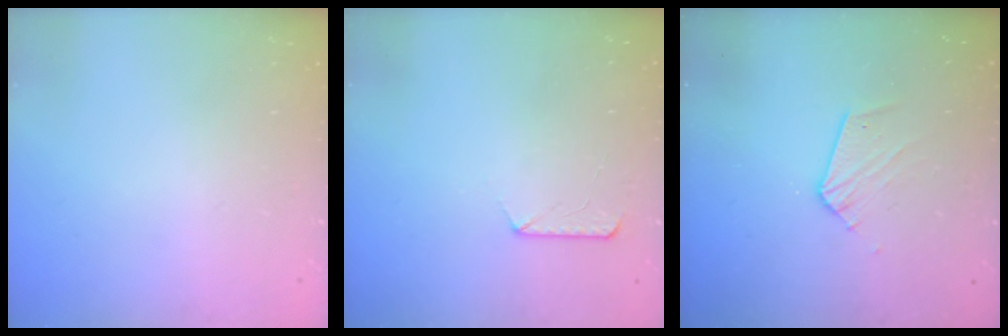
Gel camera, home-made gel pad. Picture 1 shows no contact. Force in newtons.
{"total": 7.6, "press": 7.6, "slide": 0.8}
{"total": 7.6, "press": 7.6, "slide": 0.7}